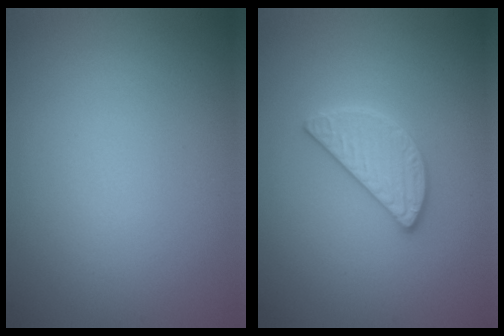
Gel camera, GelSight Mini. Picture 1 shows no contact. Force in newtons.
{"total": 2.6, "press": 2.6, "slide": 0.2}